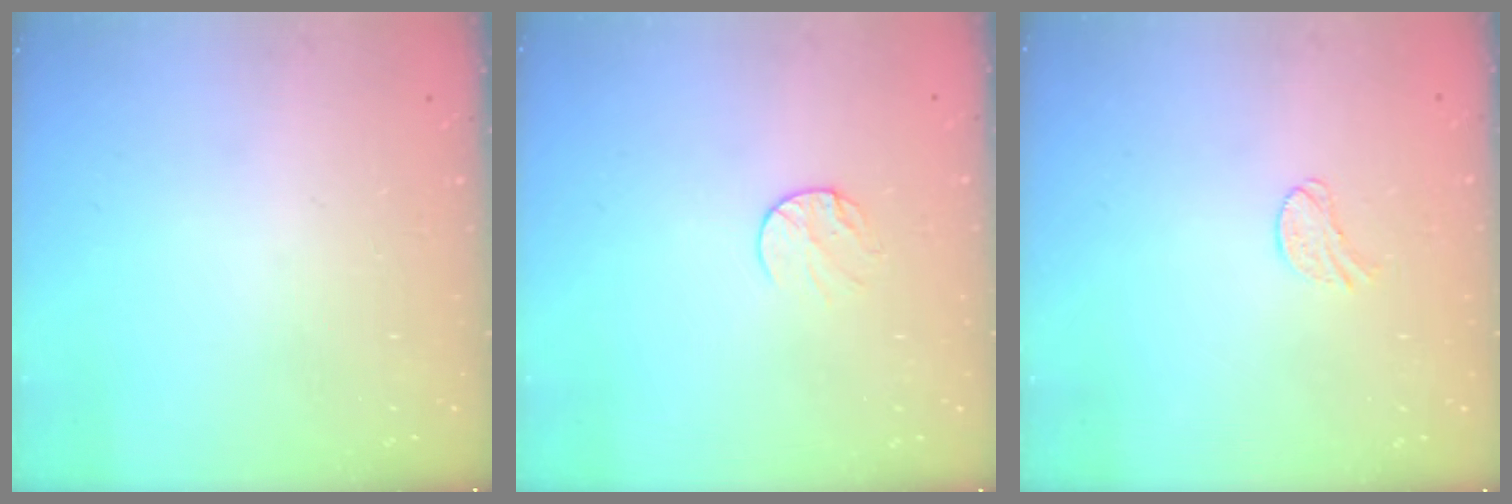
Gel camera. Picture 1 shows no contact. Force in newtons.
{"total": 5.6, "press": 5.6, "slide": 0.5}
{"total": 5.3, "press": 5.3, "slide": 0.5}